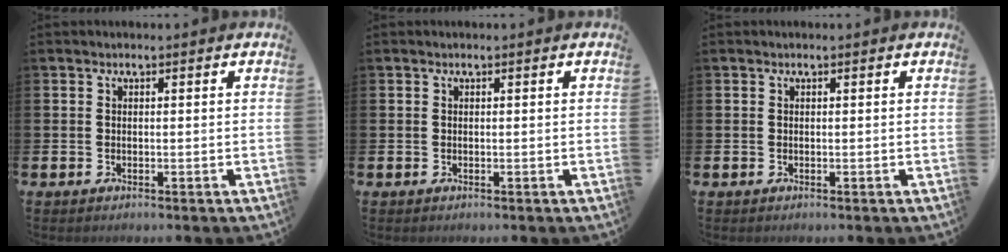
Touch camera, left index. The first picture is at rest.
{"total": 0.0}
{"total": 0.0}